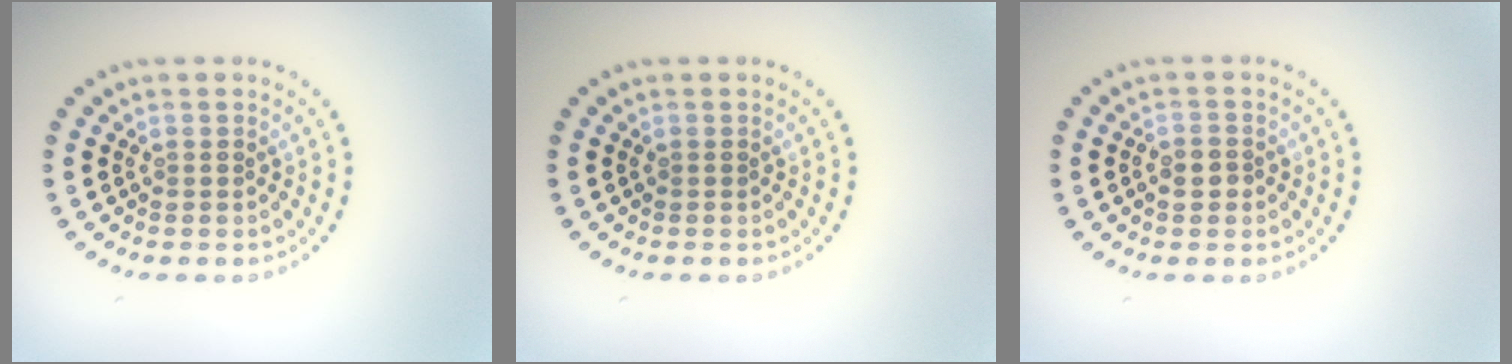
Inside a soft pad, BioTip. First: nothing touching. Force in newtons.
{"total": 0.0}
{"total": 1.4, "press": 1.4, "slide": 0.2}